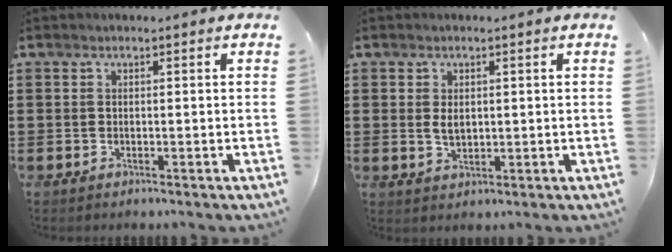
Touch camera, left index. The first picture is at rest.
{"total": 2.3, "force": [0.4, 1.4, 1.8], "torque": [-0.038, 0.004, 0.006]}